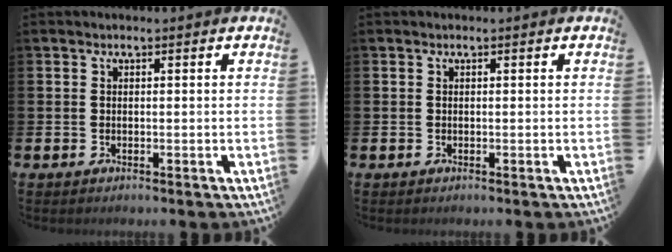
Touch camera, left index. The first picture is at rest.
{"total": 0.0}